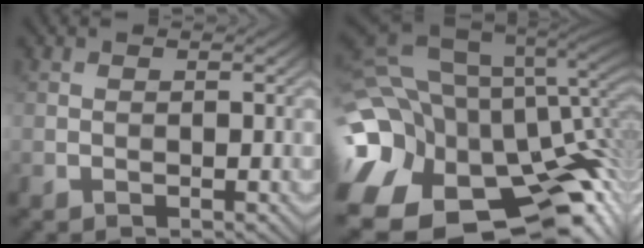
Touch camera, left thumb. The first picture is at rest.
{"total": 21.2, "force": [-3.5, 15.8, 13.7], "torque": [-0.322, -0.007, -0.027]}